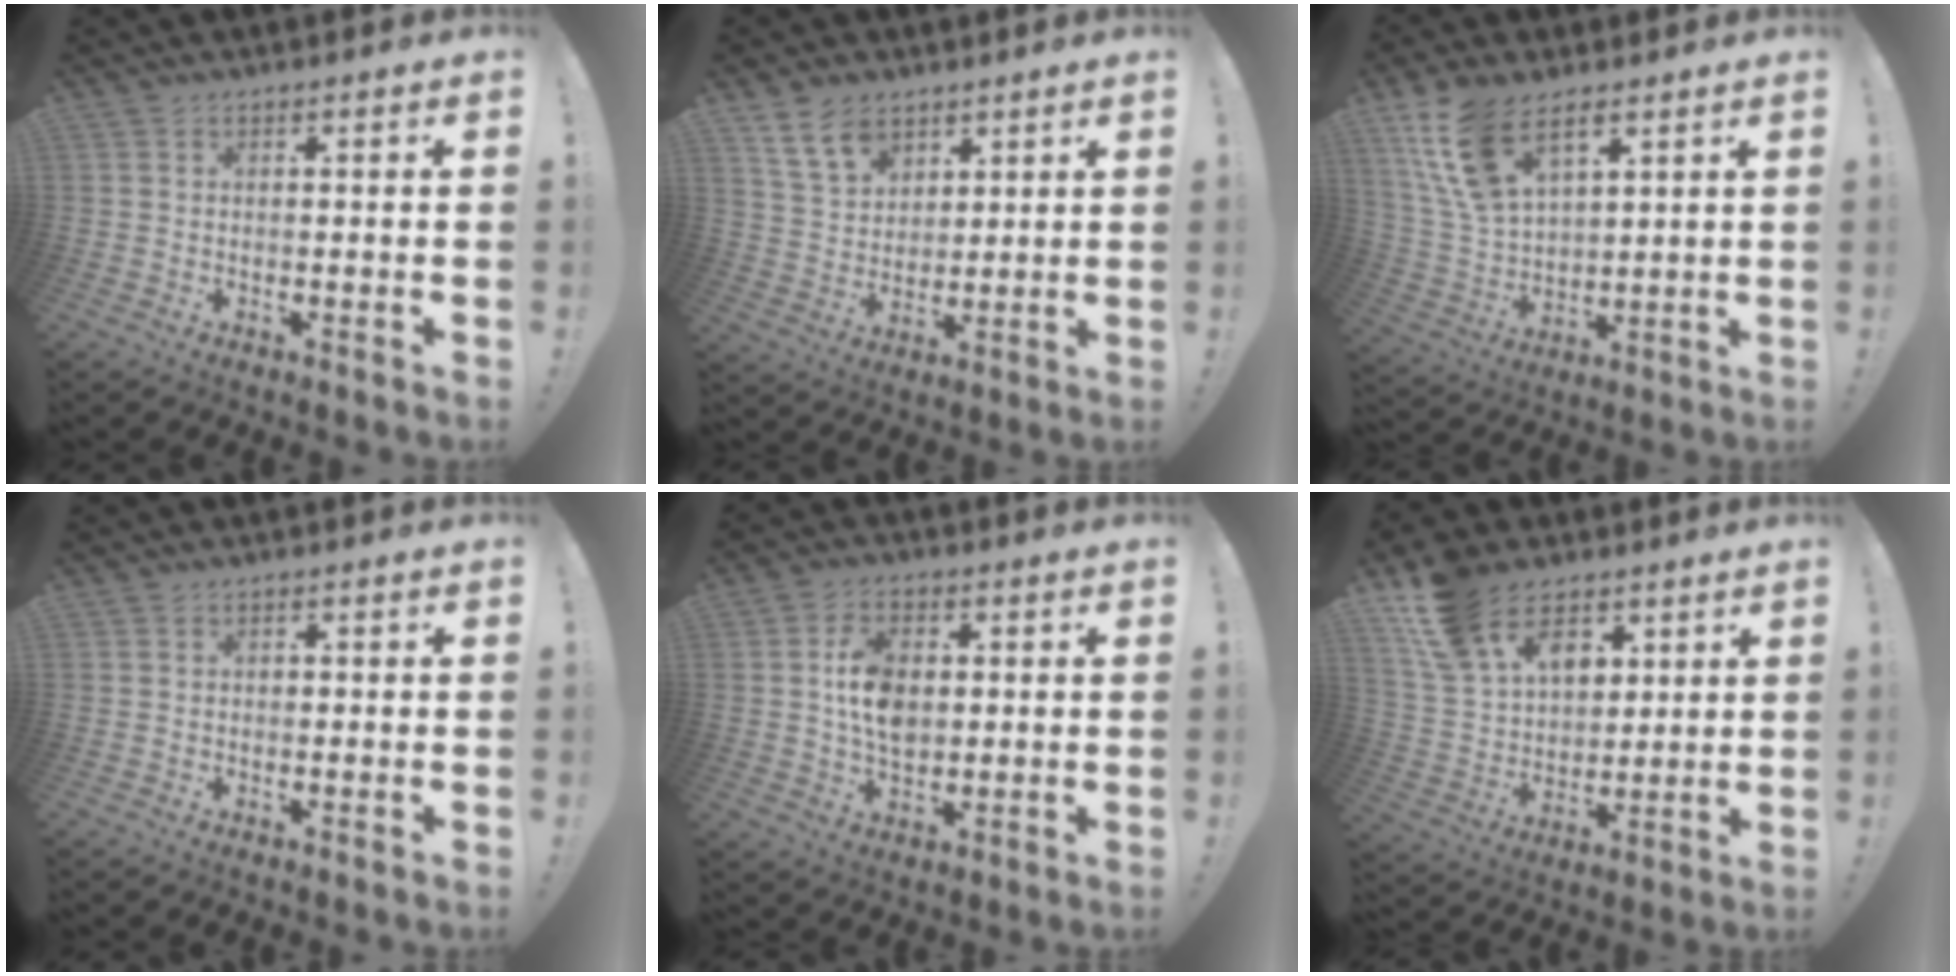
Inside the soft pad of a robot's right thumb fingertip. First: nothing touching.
{"total": 10.7, "force": [6.9, 6.8, 4.6], "torque": [-0.077, -0.034, 0.135]}
{"total": 14.9, "force": [8.8, 7.8, 9.2], "torque": [-0.195, -0.034, 0.168]}
{"total": 0.6, "force": [-0.1, 0.5, 0.2], "torque": [-0.010, 0.004, -0.001]}
{"total": 10.0, "force": [1.0, 7.0, 7.1], "torque": [-0.109, 0.009, 0.022]}
{"total": 18.1, "force": [9.8, 12.0, 9.4], "torque": [-0.178, -0.046, 0.186]}